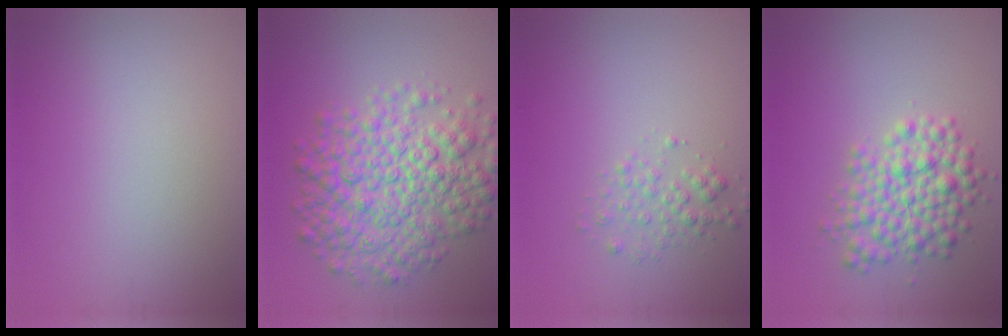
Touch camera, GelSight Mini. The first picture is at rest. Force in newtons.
{"total": 8.5, "press": 8.5, "slide": 0.1}
{"total": 1.7, "press": 1.7, "slide": 0.1}
{"total": 5.0, "press": 5.0, "slide": 0.1}